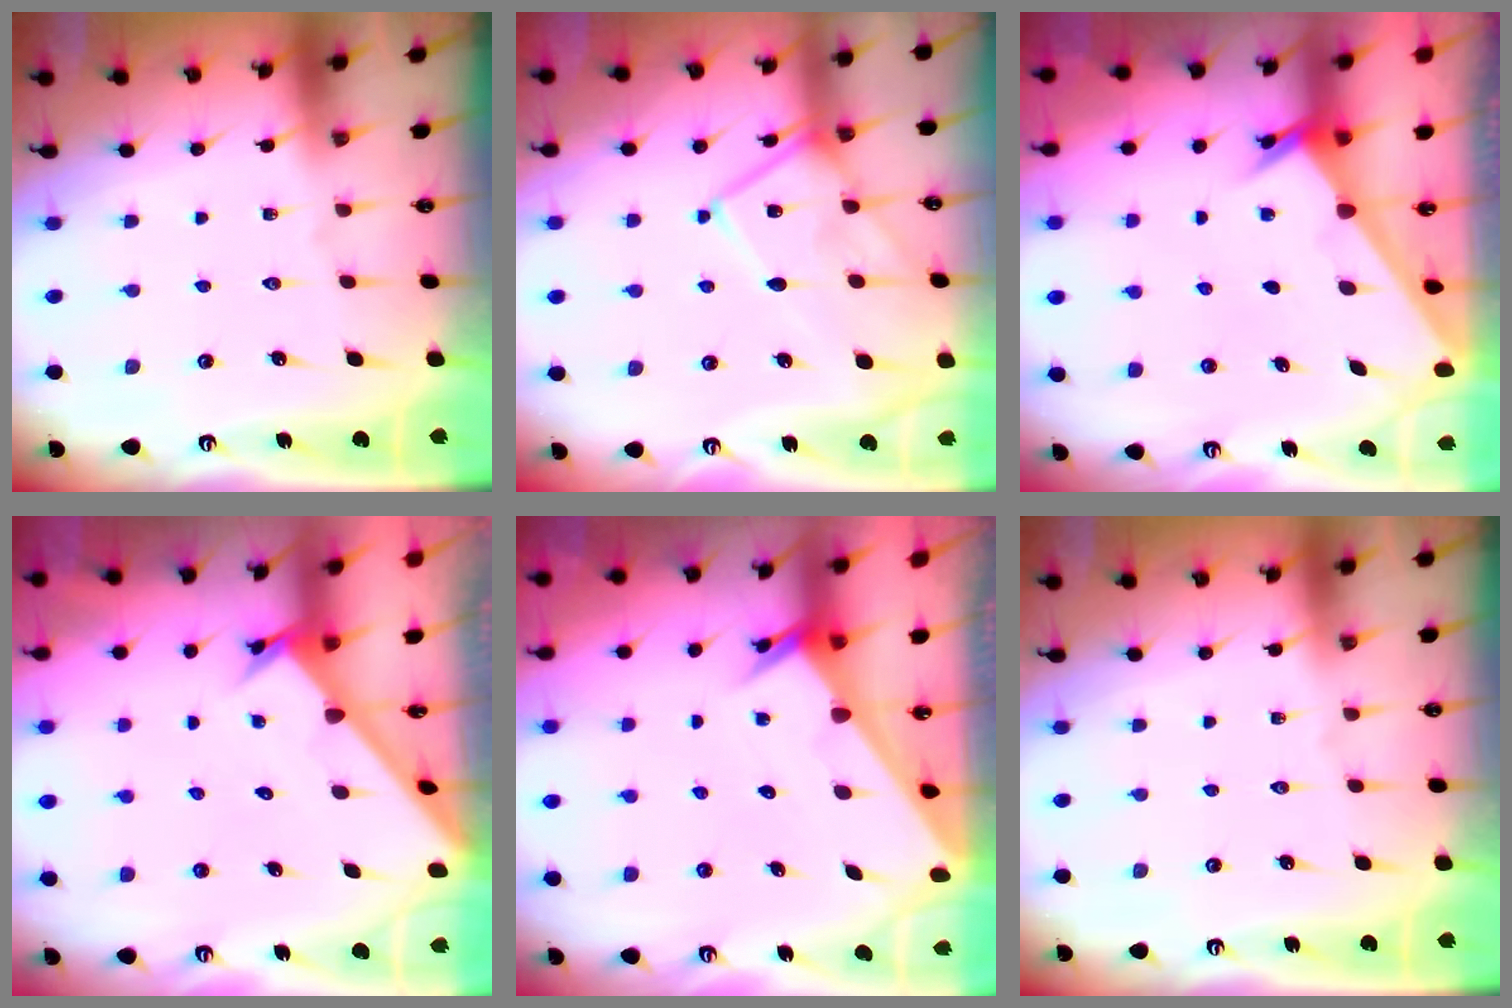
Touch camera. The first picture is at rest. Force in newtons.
{"total": 12.7, "press": 12.7, "slide": 1.0}
{"total": 2.3, "press": 2.3, "slide": 0.3}
{"total": 2.4, "press": 2.4, "slide": 0.2}
{"total": 2.1, "press": 2.1, "slide": 0.1}
{"total": 0.0}